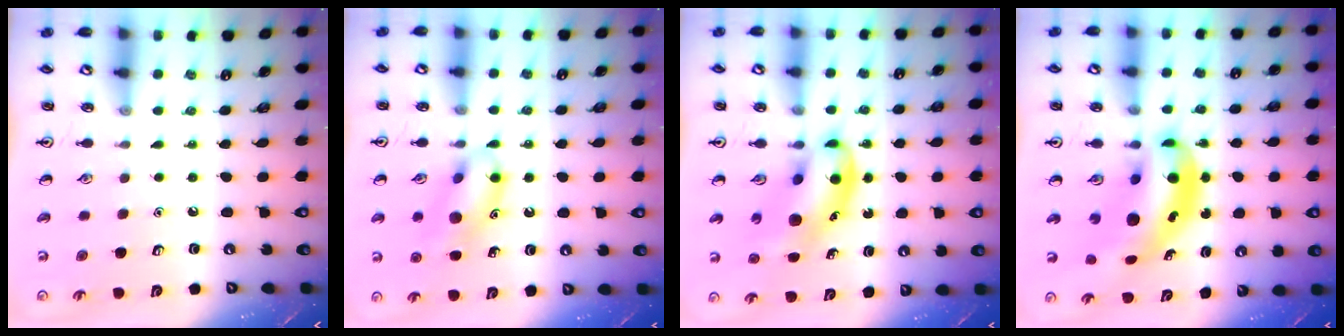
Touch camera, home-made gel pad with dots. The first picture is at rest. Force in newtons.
{"total": 12.8, "press": 12.8, "slide": 1.1}
{"total": 10.6, "press": 10.2, "slide": 2.8}
{"total": 10.9, "press": 10.3, "slide": 3.5}